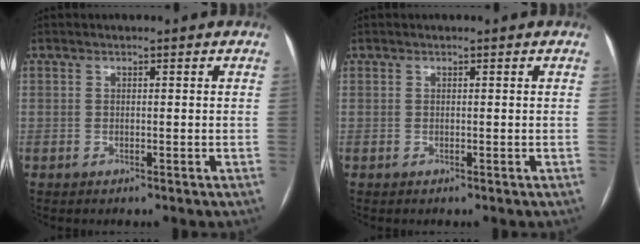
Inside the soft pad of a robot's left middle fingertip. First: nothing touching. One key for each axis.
{"total": 0.0}